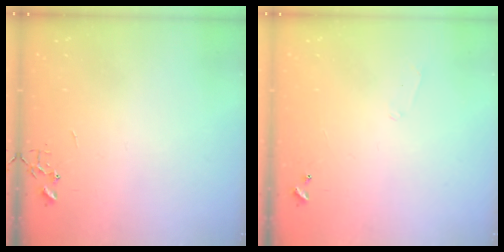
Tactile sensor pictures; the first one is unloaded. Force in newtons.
{"total": 5.0, "press": 5.0, "slide": 0.9}